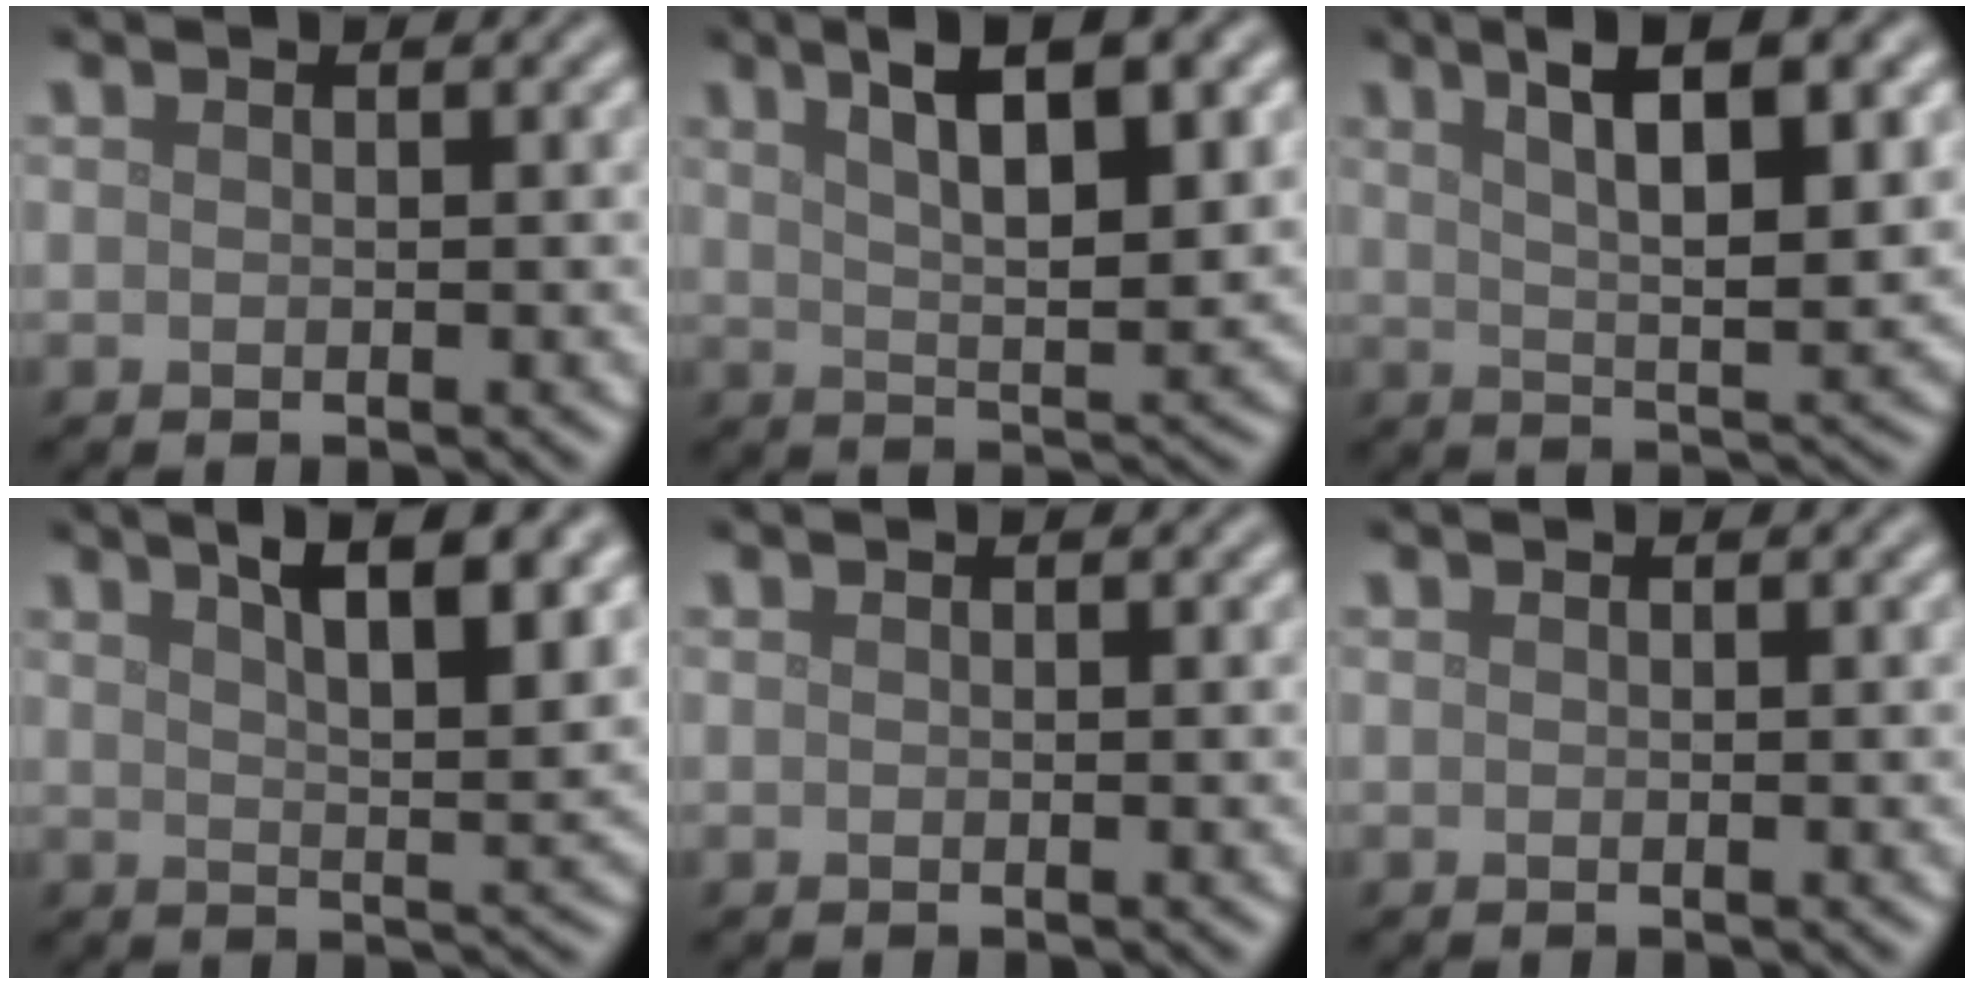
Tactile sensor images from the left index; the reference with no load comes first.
{"total": 7.5, "force": [3.6, 2.1, 6.2], "torque": [-0.092, 0.007, 0.058]}
{"total": 7.8, "force": [3.6, 2.1, 6.6], "torque": [-0.094, 0.006, 0.059]}
{"total": 9.0, "force": [4.9, 2.7, 7.0], "torque": [-0.077, 0.021, 0.062]}
{"total": 0.0}
{"total": 0.0}